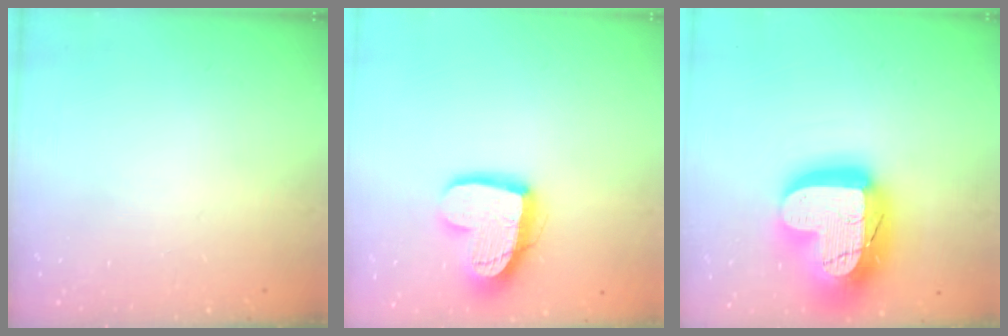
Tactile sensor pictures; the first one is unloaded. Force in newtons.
{"total": 15.3, "press": 15.2, "slide": 1.3}
{"total": 26.0, "press": 25.9, "slide": 2.1}